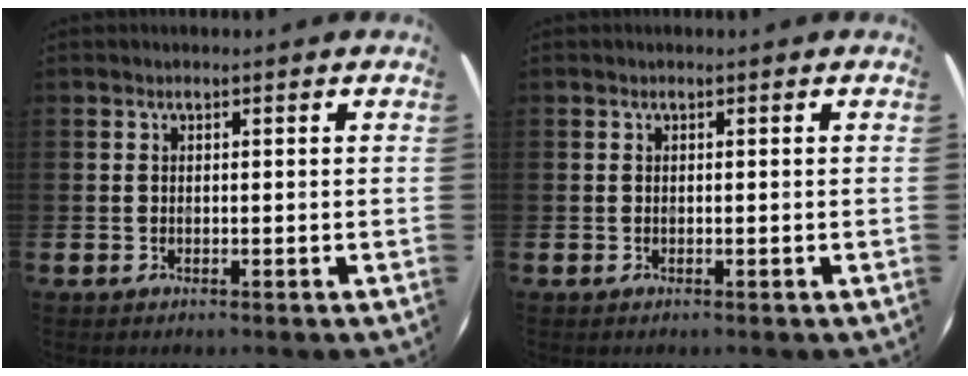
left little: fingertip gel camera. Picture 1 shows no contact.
{"total": 0.0}